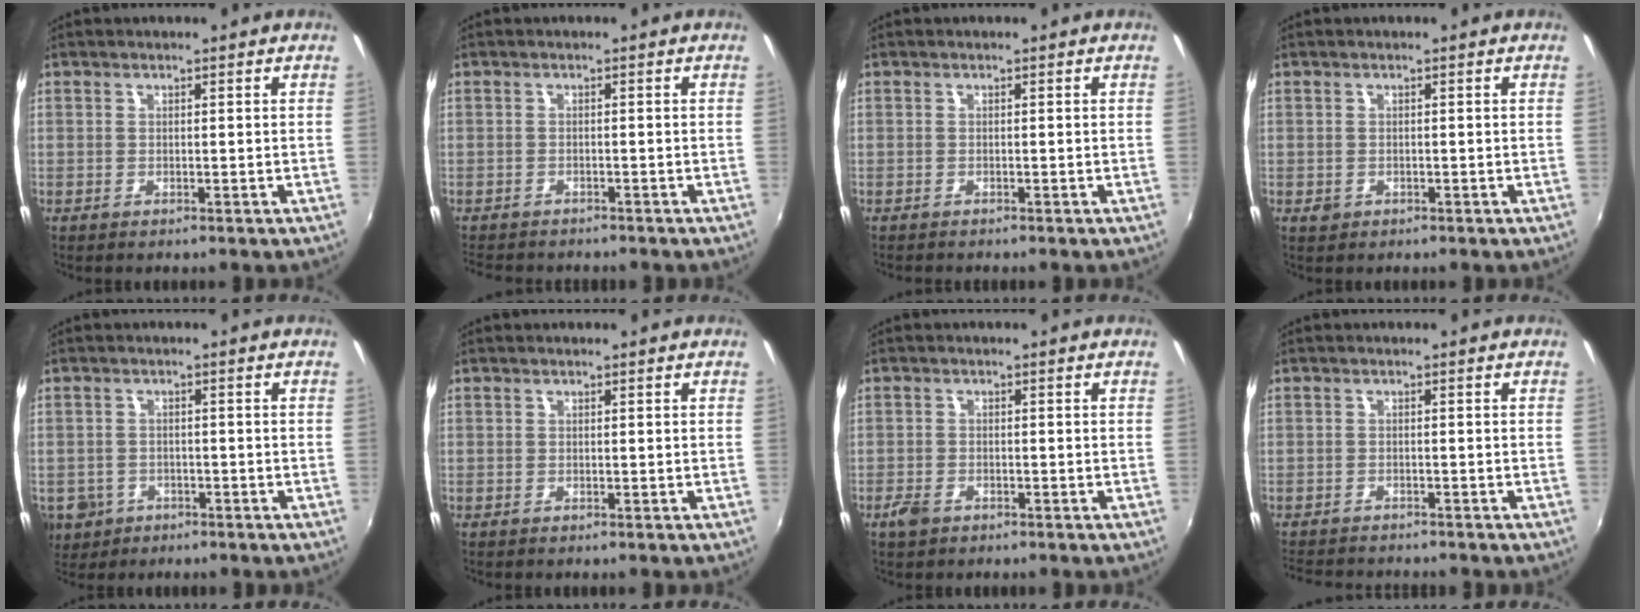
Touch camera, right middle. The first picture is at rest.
{"total": 4.8, "force": [-4.4, 1.2, 1.4], "torque": [-0.040, -0.018, -0.068]}
{"total": 0.0}
{"total": 1.4, "force": [-0.6, 1.2, 0.5], "torque": [-0.009, -0.002, -0.007]}
{"total": 7.5, "force": [-3.1, 6.2, 2.6], "torque": [-0.077, -0.008, -0.042]}
{"total": 0.0}
{"total": 2.9, "force": [-2.0, 1.7, 1.4], "torque": [-0.035, -0.005, -0.038]}
{"total": 6.6, "force": [-6.2, 1.3, 2.0], "torque": [-0.055, -0.016, -0.098]}